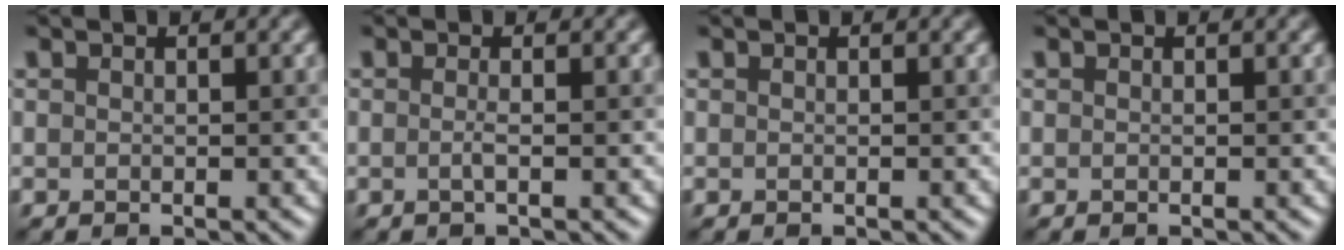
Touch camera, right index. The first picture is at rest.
{"total": 1.1, "force": [-0.2, 0.3, 1.1], "torque": [-0.017, -0.004, -0.007]}
{"total": 0.0}
{"total": 0.0}